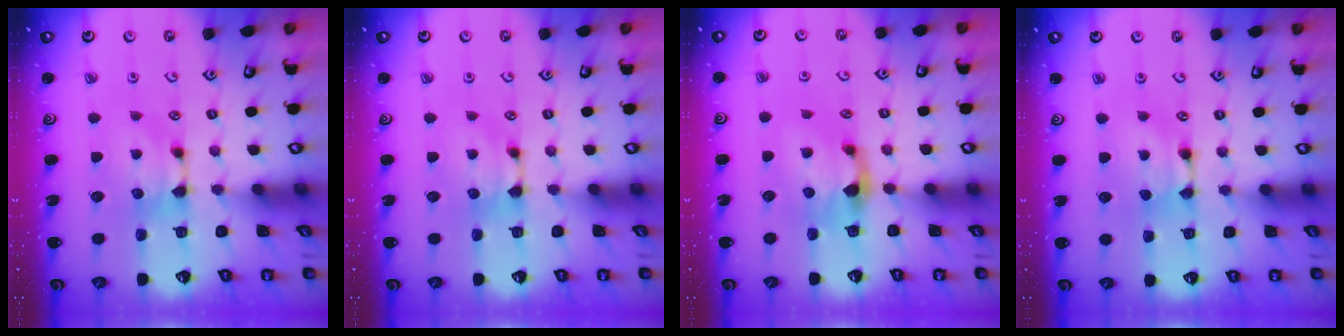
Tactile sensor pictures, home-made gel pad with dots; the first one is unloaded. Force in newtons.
{"total": 0.0}
{"total": 1.9, "press": 1.4, "slide": 1.3}
{"total": 1.2, "press": 1.2, "slide": 0.2}